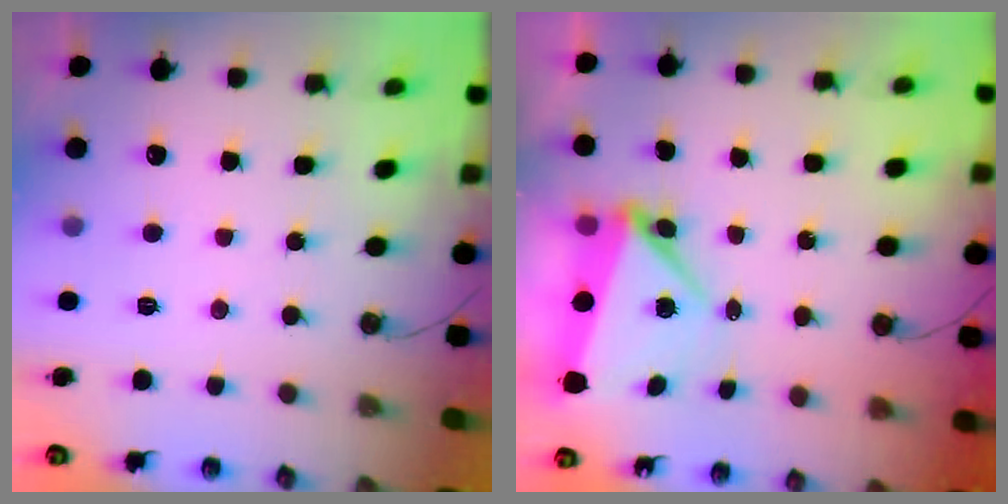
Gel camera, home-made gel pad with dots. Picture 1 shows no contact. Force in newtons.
{"total": 5.1, "press": 4.9, "slide": 1.6}